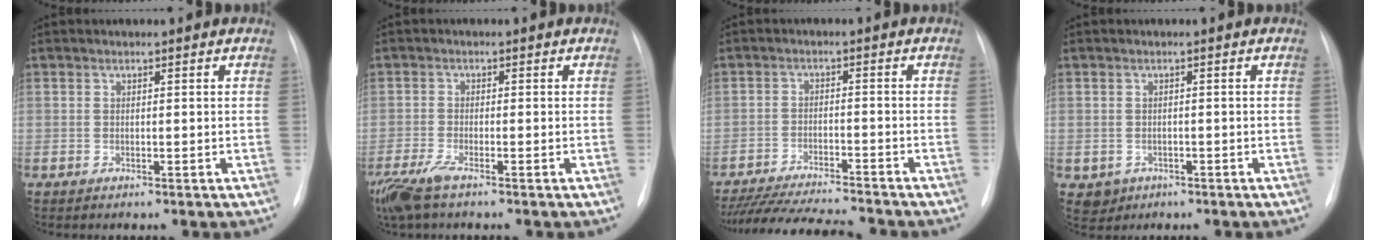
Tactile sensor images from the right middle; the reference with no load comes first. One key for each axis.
{"total": 5.7, "fx": -4.0, "fy": 0.9, "fz": 4.0, "tx": -0.088, "ty": -0.017, "tz": -0.077}
{"total": 15.6, "fx": -14.3, "fy": 1.1, "fz": 6.2, "tx": -0.112, "ty": -0.024, "tz": -0.216}
{"total": 2.6, "fx": -1.1, "fy": 2.3, "fz": 0.5, "tx": -0.005, "ty": 0.005, "tz": -0.008}